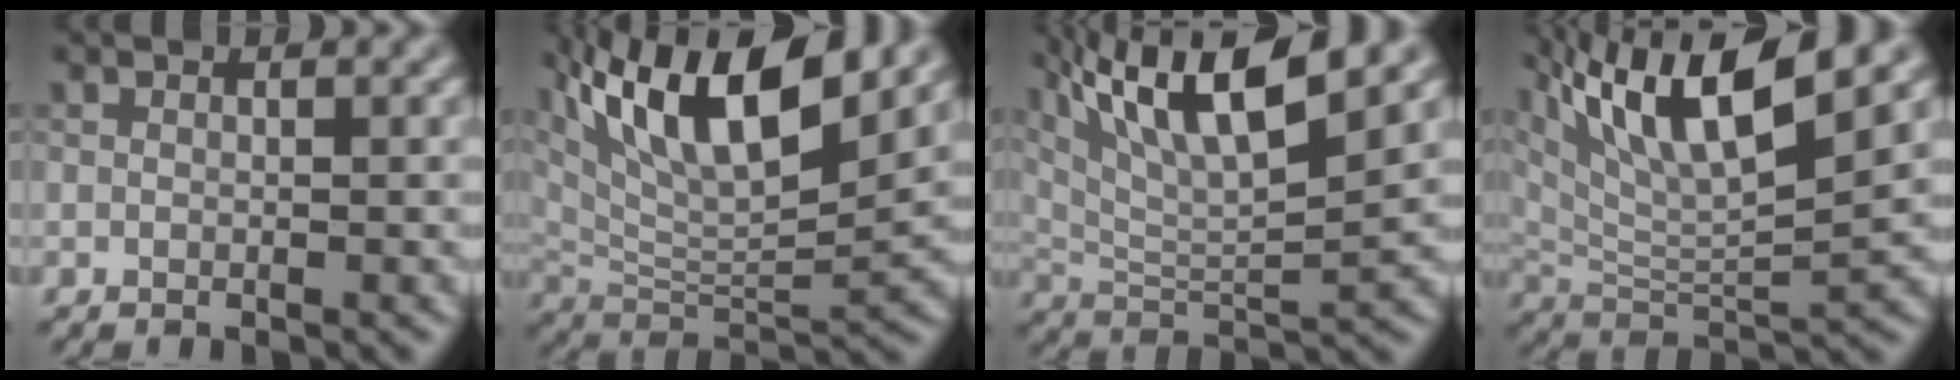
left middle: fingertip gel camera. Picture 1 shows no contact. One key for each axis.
{"total": 13.1, "fx": 7.1, "fy": 4.0, "fz": 10.2, "tx": -0.177, "ty": 0.013, "tz": 0.128}
{"total": 10.7, "fx": 6.3, "fy": 2.4, "fz": 8.4, "tx": -0.146, "ty": 0.012, "tz": 0.112}
{"total": 12.0, "fx": 6.7, "fy": 2.8, "fz": 9.6, "tx": -0.175, "ty": 0.013, "tz": 0.122}